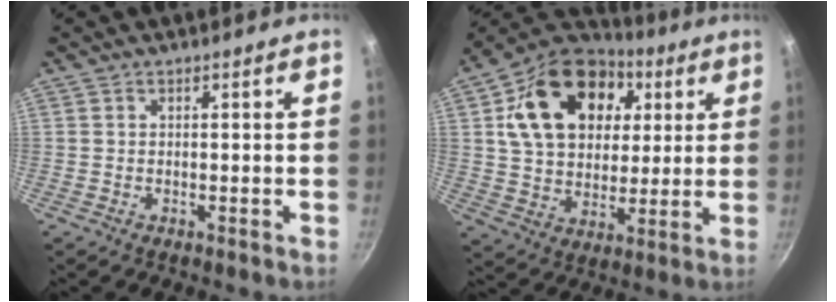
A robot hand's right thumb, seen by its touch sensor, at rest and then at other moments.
{"total": 23.2, "force": [7.0, 16.6, 14.6], "torque": [-0.234, 0.008, 0.113]}